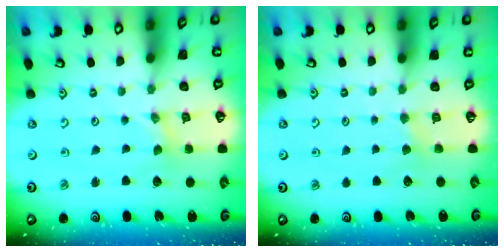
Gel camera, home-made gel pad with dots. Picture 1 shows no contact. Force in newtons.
{"total": 2.2, "press": 2.2, "slide": 0.4}